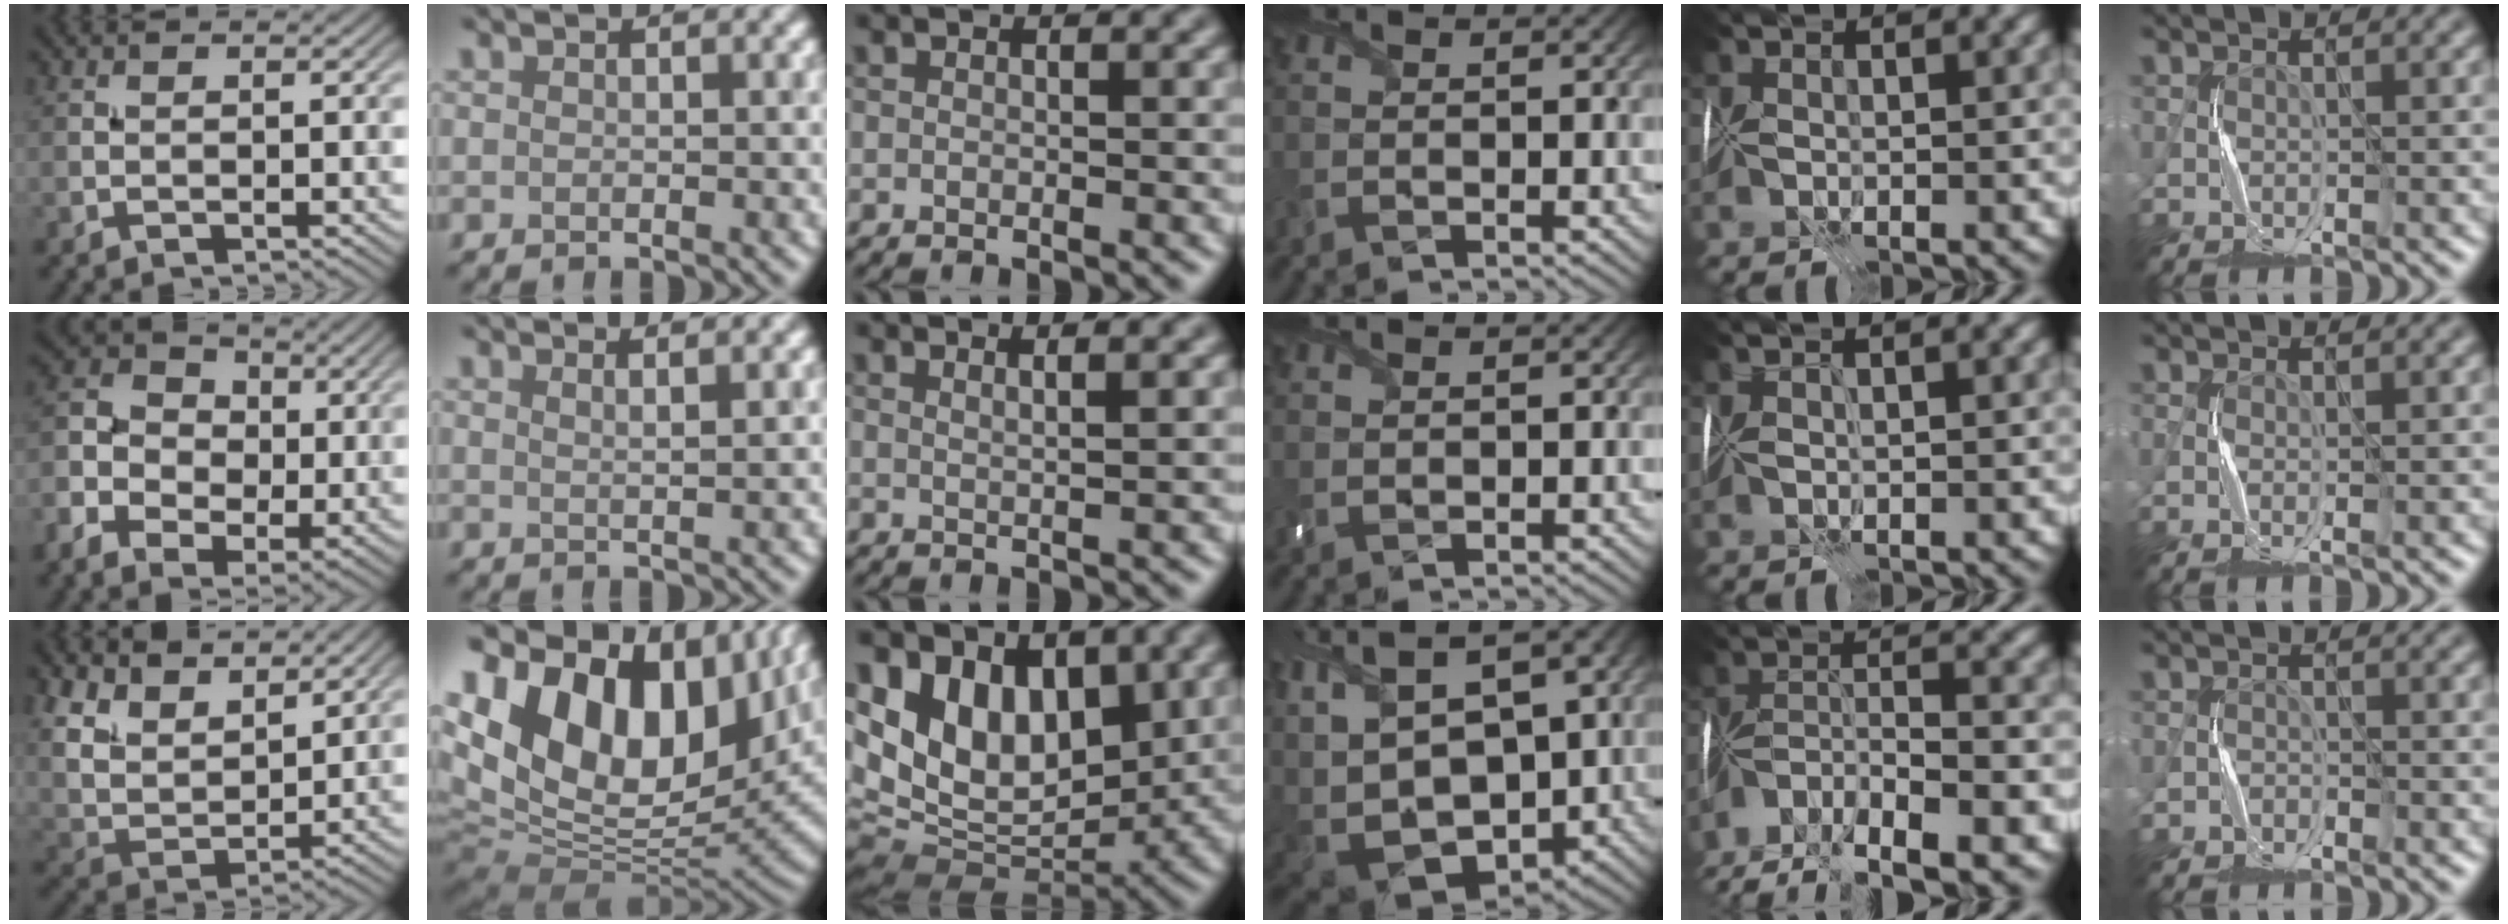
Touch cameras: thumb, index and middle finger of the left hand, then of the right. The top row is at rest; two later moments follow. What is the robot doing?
{"motion": "fold", "object": "memory foam"}